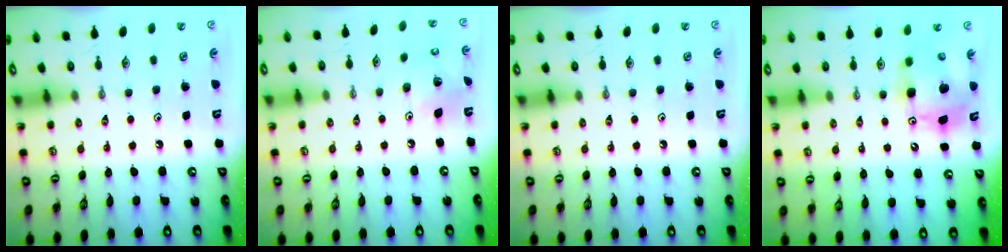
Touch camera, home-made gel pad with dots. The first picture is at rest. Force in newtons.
{"total": 7.3, "press": 7.3, "slide": 0.1}
{"total": 0.0}
{"total": 11.8, "press": 11.6, "slide": 2.3}